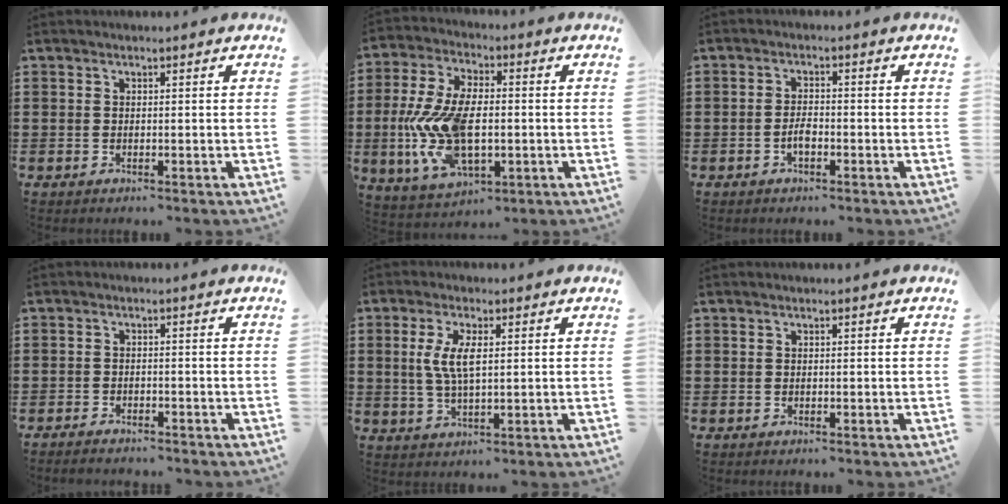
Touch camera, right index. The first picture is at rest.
{"total": 12.8, "force": [-1.5, 6.8, 10.8], "torque": [-0.262, -0.016, -0.030]}
{"total": 2.7, "force": [-1.0, 1.0, 2.2], "torque": [-0.051, -0.002, -0.020]}
{"total": 1.6, "force": [-1.6, 0.2, 0.0], "torque": [-0.005, 0.004, -0.035]}
{"total": 5.4, "force": [0.9, 1.8, 5.0], "torque": [-0.115, 0.002, 0.009]}
{"total": 0.0}